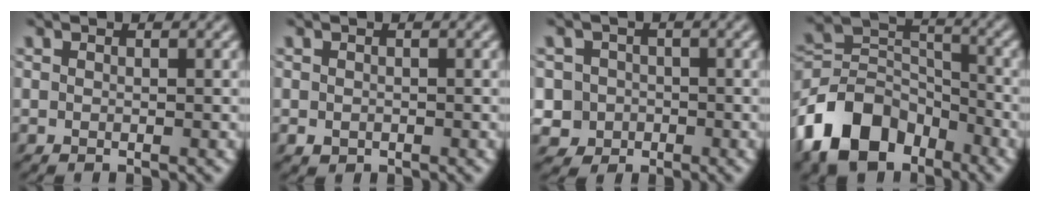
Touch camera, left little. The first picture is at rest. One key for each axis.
{"total": 0.7, "fx": -0.2, "fy": 0.6, "fz": 0.2, "tx": -0.003, "ty": -0.002, "tz": -0.003}
{"total": 4.4, "fx": -0.9, "fy": 4.2, "fz": 0.6, "tx": 0.001, "ty": 0.014, "tz": -0.035}
{"total": 9.8, "fx": -5.9, "fy": 6.1, "fz": 4.9, "tx": -0.094, "ty": 0.001, "tz": -0.129}